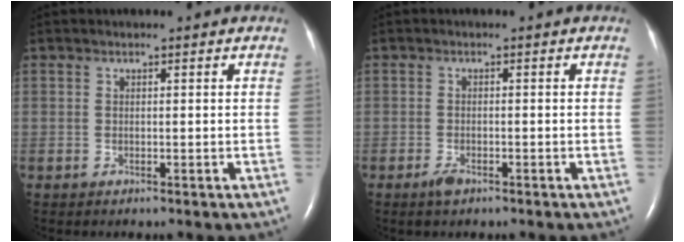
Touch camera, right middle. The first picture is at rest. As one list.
[{"total": 1.7, "force": [-1.2, 0.6, 1.1], "torque": [-0.030, -0.003, -0.020]}]